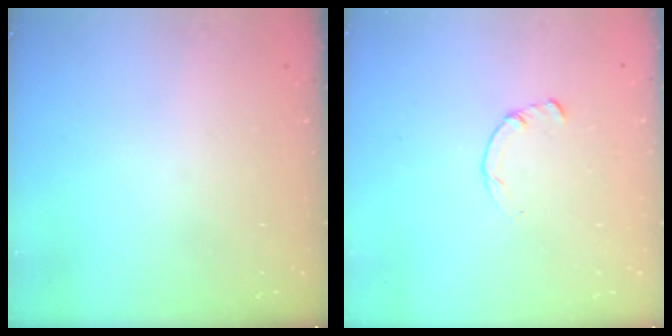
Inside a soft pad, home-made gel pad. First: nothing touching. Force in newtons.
{"total": 2.2, "press": 2.2, "slide": 0.3}